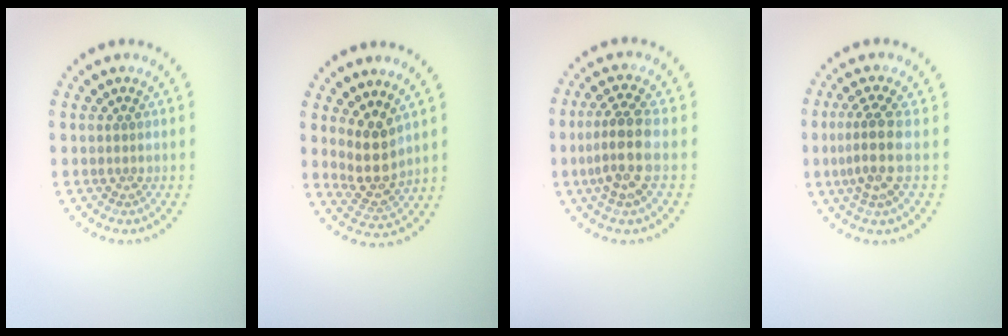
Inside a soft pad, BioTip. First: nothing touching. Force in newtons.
{"total": 3.5, "press": 2.9, "slide": 2.1}
{"total": 3.8, "press": 3.4, "slide": 1.6}
{"total": 3.4, "press": 2.5, "slide": 2.3}